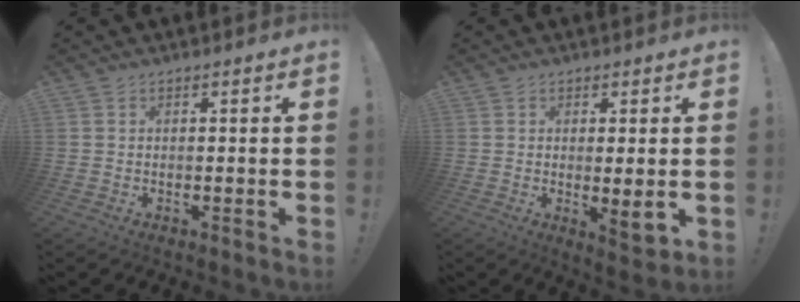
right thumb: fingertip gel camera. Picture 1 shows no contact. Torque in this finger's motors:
{"motor_torque": [0.00, 0.08, 0.21, 0.00, -0.06]}